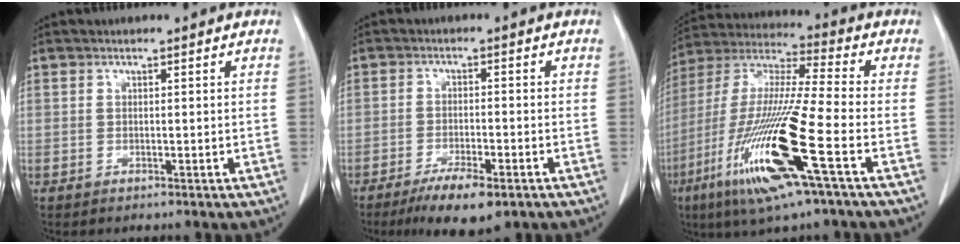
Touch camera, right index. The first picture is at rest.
{"total": 7.3, "force": [-4.8, 1.5, 5.4], "torque": [-0.090, -0.013, -0.075]}
{"total": 20.0, "force": [-7.8, 0.6, 18.4], "torque": [-0.404, -0.035, -0.153]}